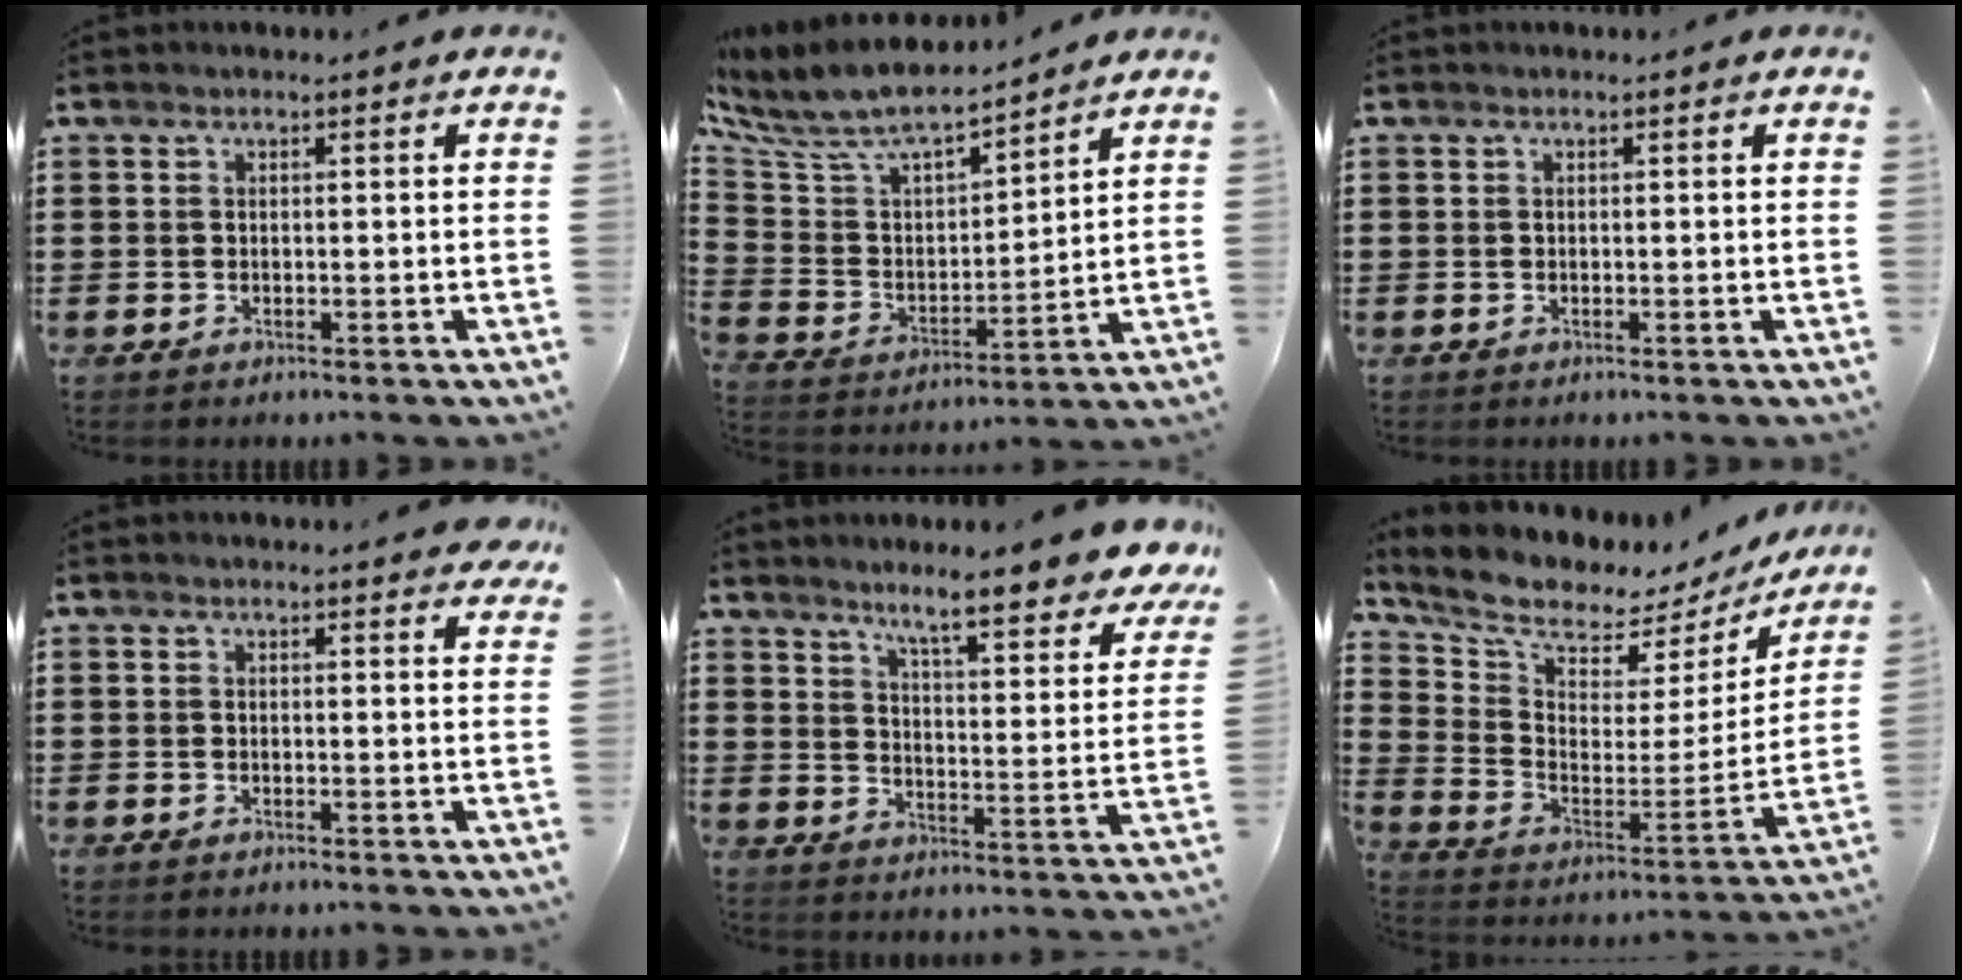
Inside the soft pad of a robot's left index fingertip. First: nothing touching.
{"total": 8.5, "force": [7.5, 2.0, 3.4], "torque": [-0.104, -0.049, 0.129]}
{"total": 0.0}
{"total": 1.7, "force": [1.6, 0.2, 0.7], "torque": [-0.010, 0.001, 0.028]}
{"total": 8.3, "force": [7.3, -0.2, 3.9], "torque": [-0.079, -0.057, 0.118]}
{"total": 6.9, "force": [6.4, 1.6, 2.0], "torque": [-0.077, -0.058, 0.108]}